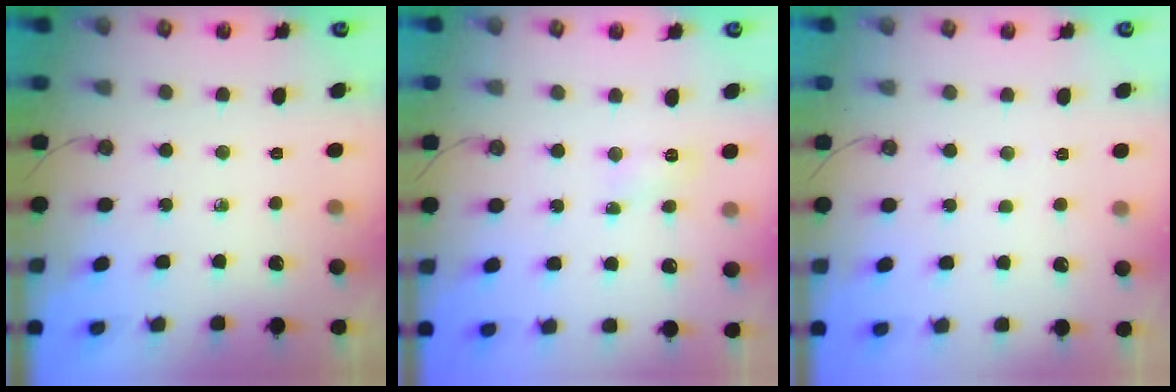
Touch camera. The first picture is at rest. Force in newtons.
{"total": 3.8, "press": 3.8, "slide": 0.5}
{"total": 17.3, "press": 3.9, "slide": 16.8}